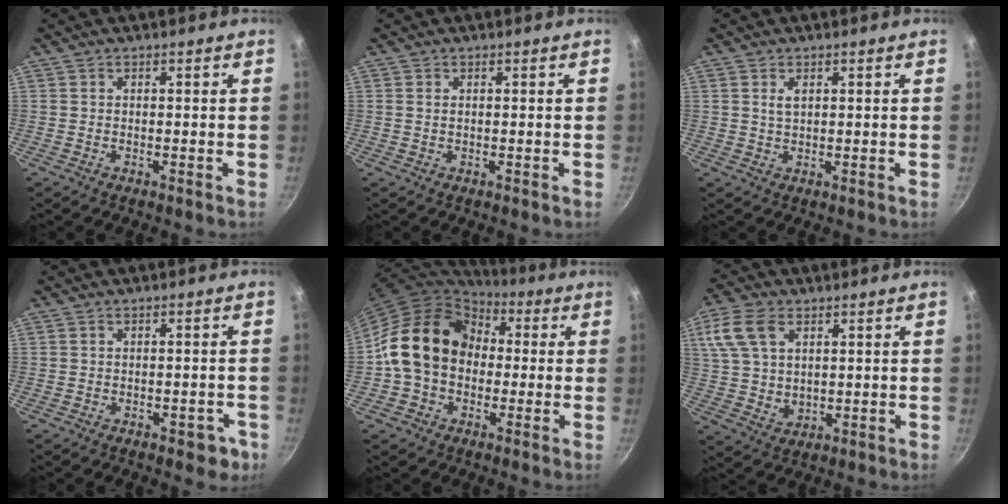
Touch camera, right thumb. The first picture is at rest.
{"total": 0.7, "force": [0.2, 0.4, 0.6], "torque": [-0.011, 0.001, 0.003]}
{"total": 1.9, "force": [0.7, 1.0, 1.5], "torque": [-0.028, -0.001, 0.016]}
{"total": 3.8, "force": [-1.7, 2.2, 2.6], "torque": [-0.006, 0.021, -0.007]}
{"total": 16.3, "force": [0.3, 12.6, 10.4], "torque": [-0.154, 0.042, -0.010]}
{"total": 11.4, "force": [4.5, 7.2, 7.5], "torque": [-0.141, -0.006, 0.089]}